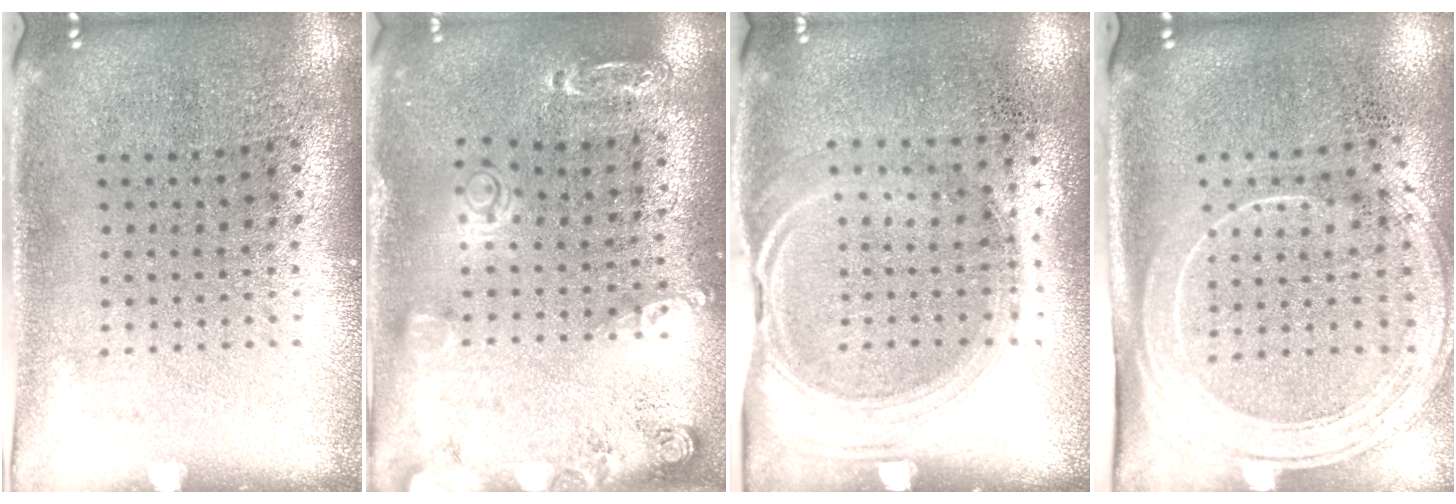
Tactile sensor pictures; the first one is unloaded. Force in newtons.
{"total": 1.5, "press": 1.5, "slide": 0.3}
{"total": 1.5, "press": 1.3, "slide": 0.7}
{"total": 2.0, "press": 1.7, "slide": 1.1}